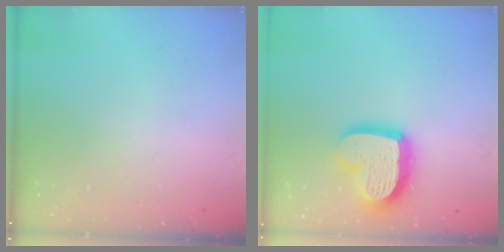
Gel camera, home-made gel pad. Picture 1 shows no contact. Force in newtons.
{"total": 17.9, "press": 17.8, "slide": 1.7}